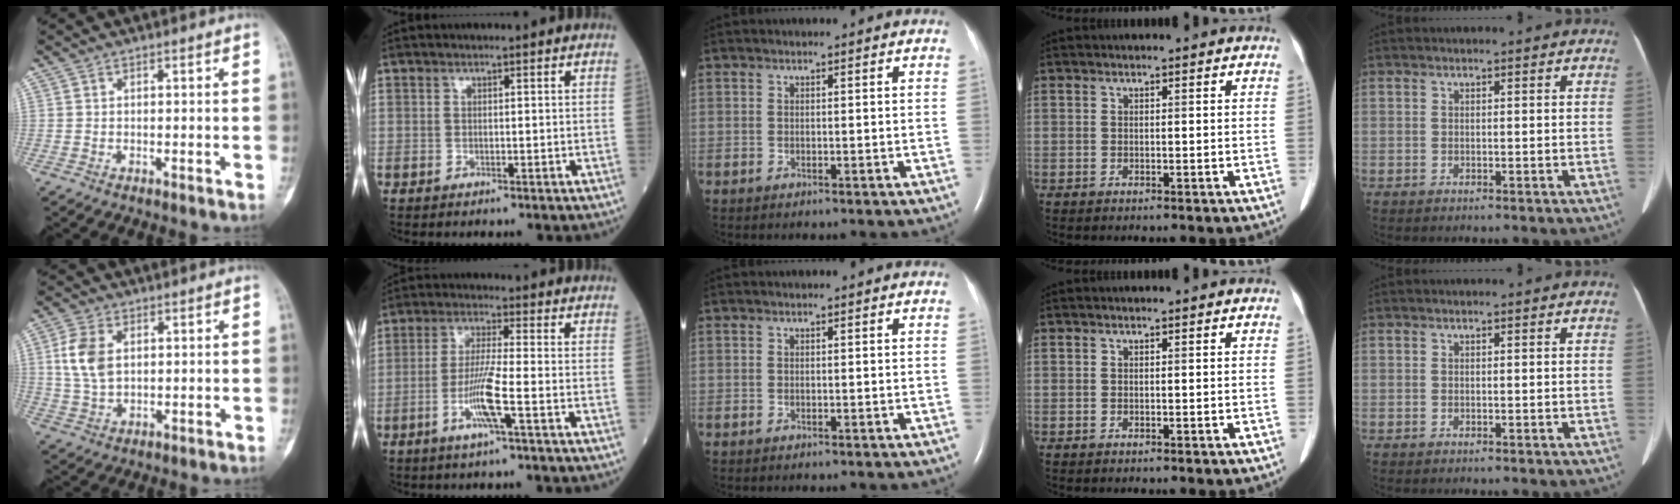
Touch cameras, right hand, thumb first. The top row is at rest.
{"thumb": {"total": 7.9, "force": [1.7, 4.9, 5.9], "torque": [-0.124, 0.000, 0.039]}, "index": {"total": 7.0, "force": [-2.6, -0.5, 6.5], "torque": [-0.129, -0.007, -0.053]}}